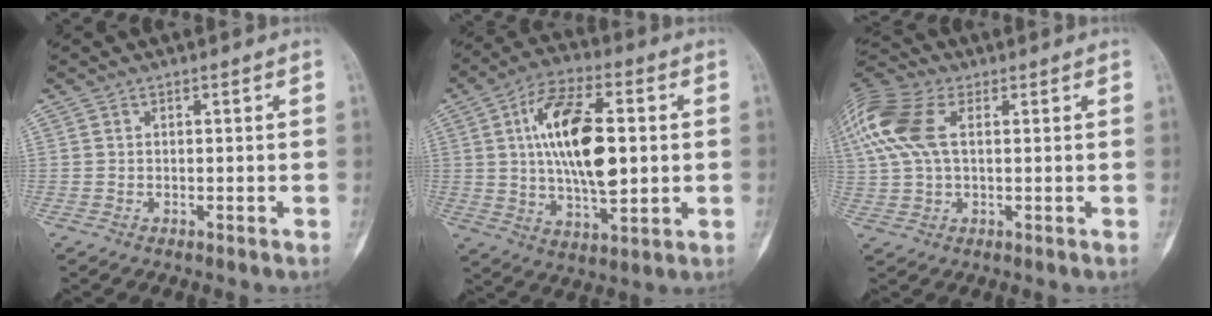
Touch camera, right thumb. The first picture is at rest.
{"total": 18.0, "force": [2.2, 8.3, 15.8], "torque": [-0.263, 0.003, 0.036]}
{"total": 16.5, "force": [4.8, 9.6, 12.6], "torque": [-0.315, 0.026, 0.087]}